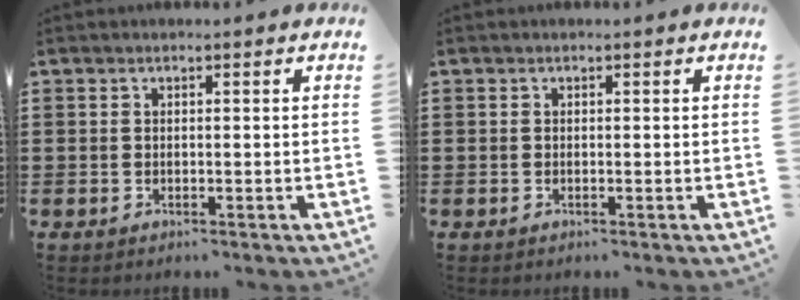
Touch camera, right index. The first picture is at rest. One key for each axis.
{"total": 0.0}